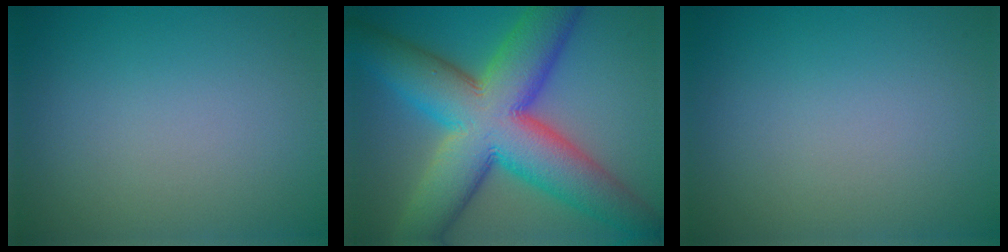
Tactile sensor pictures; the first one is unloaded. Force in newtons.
{"total": 15.0, "press": 15.0, "slide": 0.6}
{"total": 0.0}